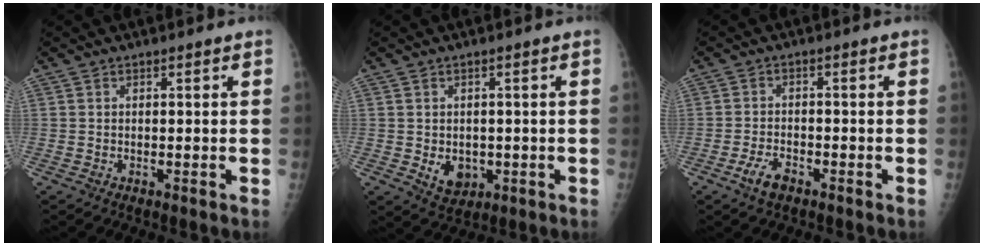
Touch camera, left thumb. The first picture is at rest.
{"total": 4.8, "force": [-0.8, 3.8, 2.9], "torque": [-0.025, -0.003, 0.002]}
{"total": 3.8, "force": [-2.5, 1.7, 2.3], "torque": [-0.049, 0.014, -0.044]}